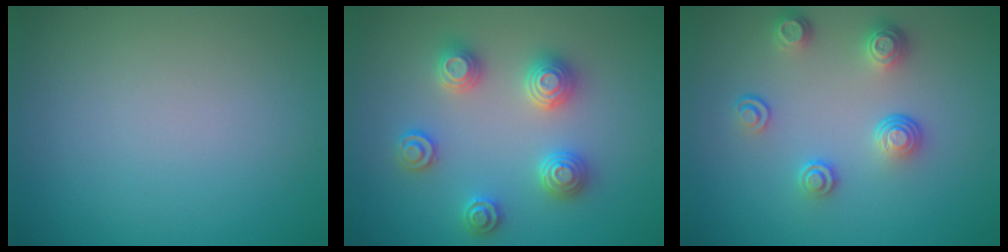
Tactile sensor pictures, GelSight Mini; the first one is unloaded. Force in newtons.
{"total": 3.5, "press": 3.5, "slide": 0.6}
{"total": 3.4, "press": 2.8, "slide": 1.9}